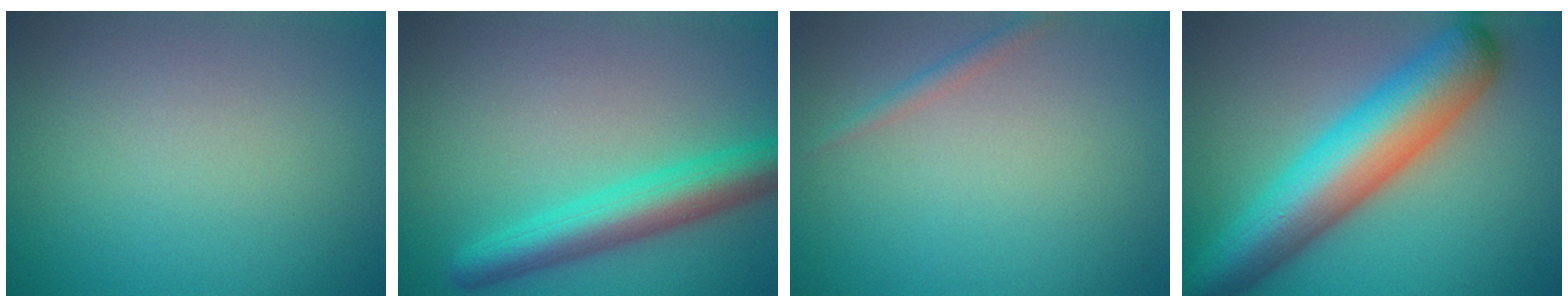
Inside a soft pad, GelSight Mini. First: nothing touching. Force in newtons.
{"total": 5.3, "press": 5.3, "slide": 0.1}
{"total": 1.0, "press": 1.0, "slide": 0.0}
{"total": 10.1, "press": 10.1, "slide": 0.4}